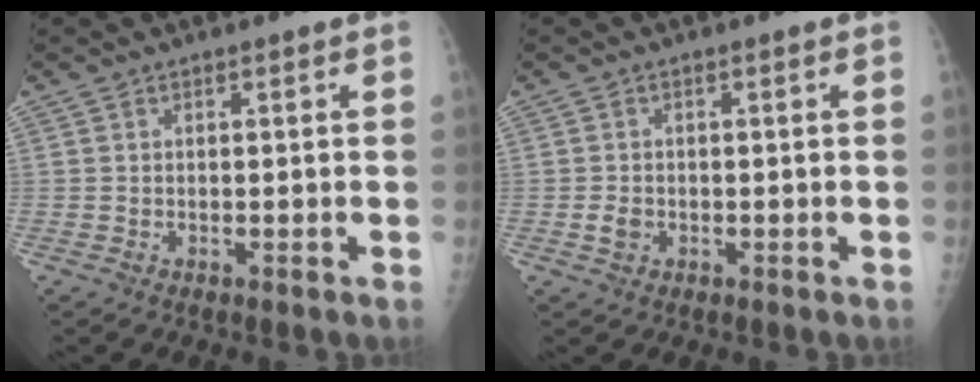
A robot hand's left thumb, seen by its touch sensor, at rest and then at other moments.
{"total": 2.1, "force": [-0.5, 1.7, 1.1], "torque": [-0.015, 0.002, -0.006]}